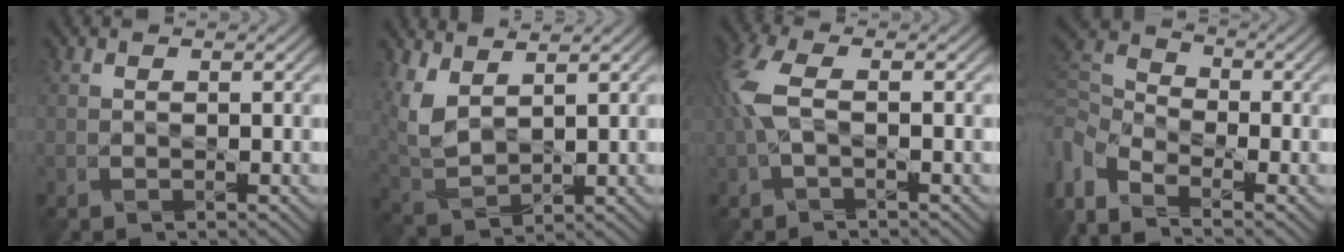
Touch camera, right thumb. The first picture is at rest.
{"total": 5.5, "force": [3.4, 2.0, 3.8], "torque": [-0.106, 0.002, 0.079]}
{"total": 5.2, "force": [-0.1, 2.0, 4.9], "torque": [-0.143, 0.013, -0.004]}
{"total": 8.4, "force": [-4.1, 4.5, 5.8], "torque": [-0.165, -0.019, -0.084]}